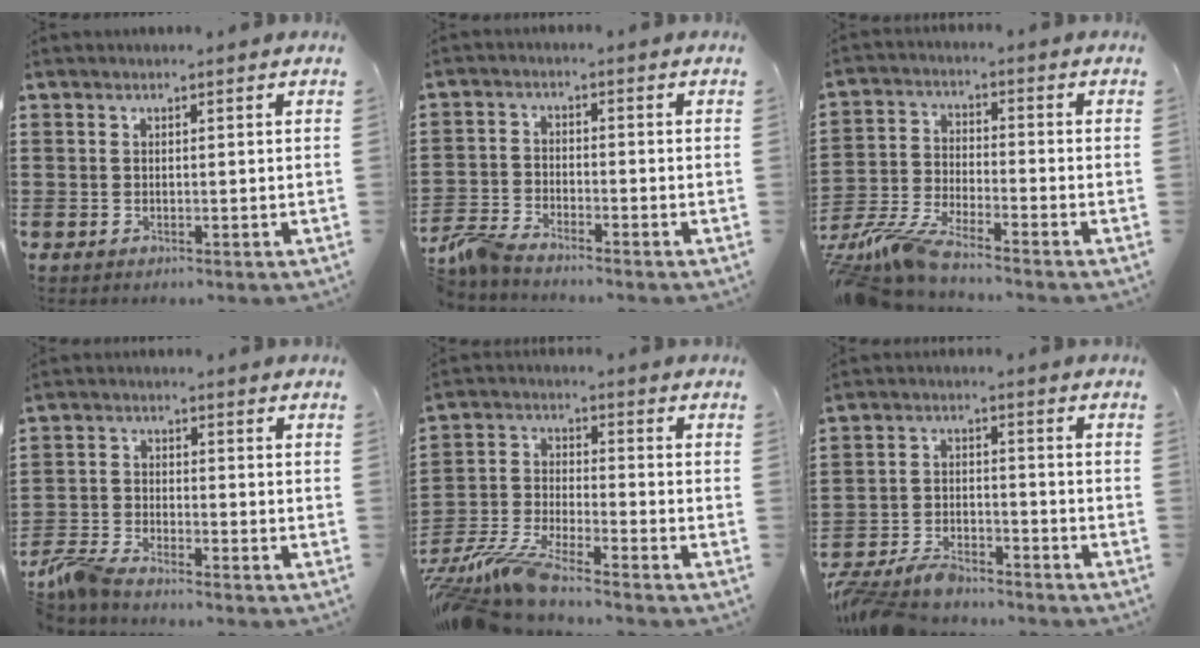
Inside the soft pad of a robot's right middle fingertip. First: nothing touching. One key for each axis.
{"total": 4.0, "fx": -3.8, "fy": 0.5, "fz": 1.4, "tx": -0.052, "ty": -0.004, "tz": -0.082}
{"total": 7.1, "fx": -6.6, "fy": 0.4, "fz": 2.5, "tx": -0.076, "ty": -0.012, "tz": -0.137}
{"total": 4.5, "fx": -4.0, "fy": 0.7, "fz": 1.8, "tx": -0.065, "ty": -0.008, "tz": -0.089}
{"total": 7.8, "fx": -7.2, "fy": 0.5, "fz": 2.9, "tx": -0.081, "ty": -0.010, "tz": -0.147}
{"total": 5.9, "fx": -5.5, "fy": 1.3, "fz": 1.8, "tx": -0.046, "ty": 0.002, "tz": -0.111}